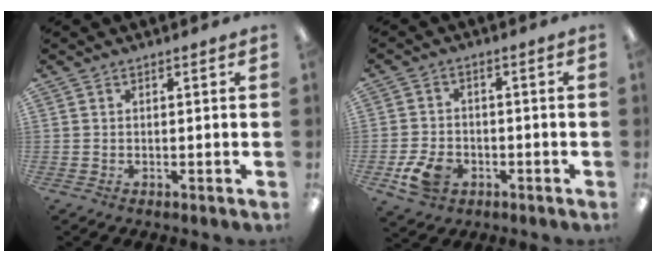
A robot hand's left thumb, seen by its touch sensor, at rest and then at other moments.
{"total": 7.2, "force": [-3.1, 5.1, 4.0], "torque": [-0.082, 0.016, -0.054]}